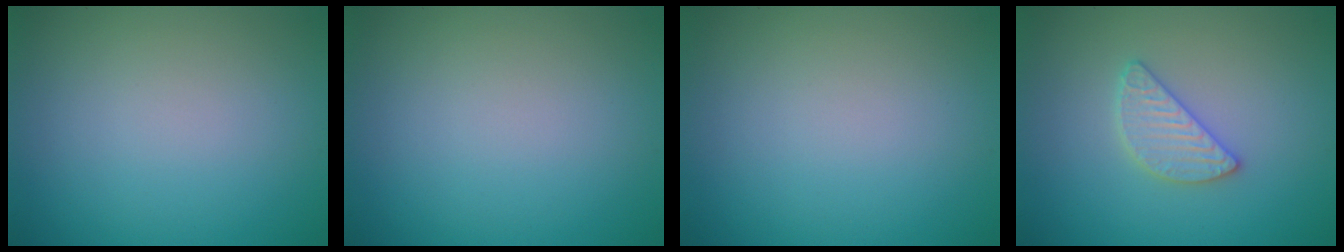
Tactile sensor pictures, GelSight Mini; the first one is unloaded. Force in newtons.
{"total": 0.0}
{"total": 0.0}
{"total": 2.6, "press": 2.6, "slide": 0.3}